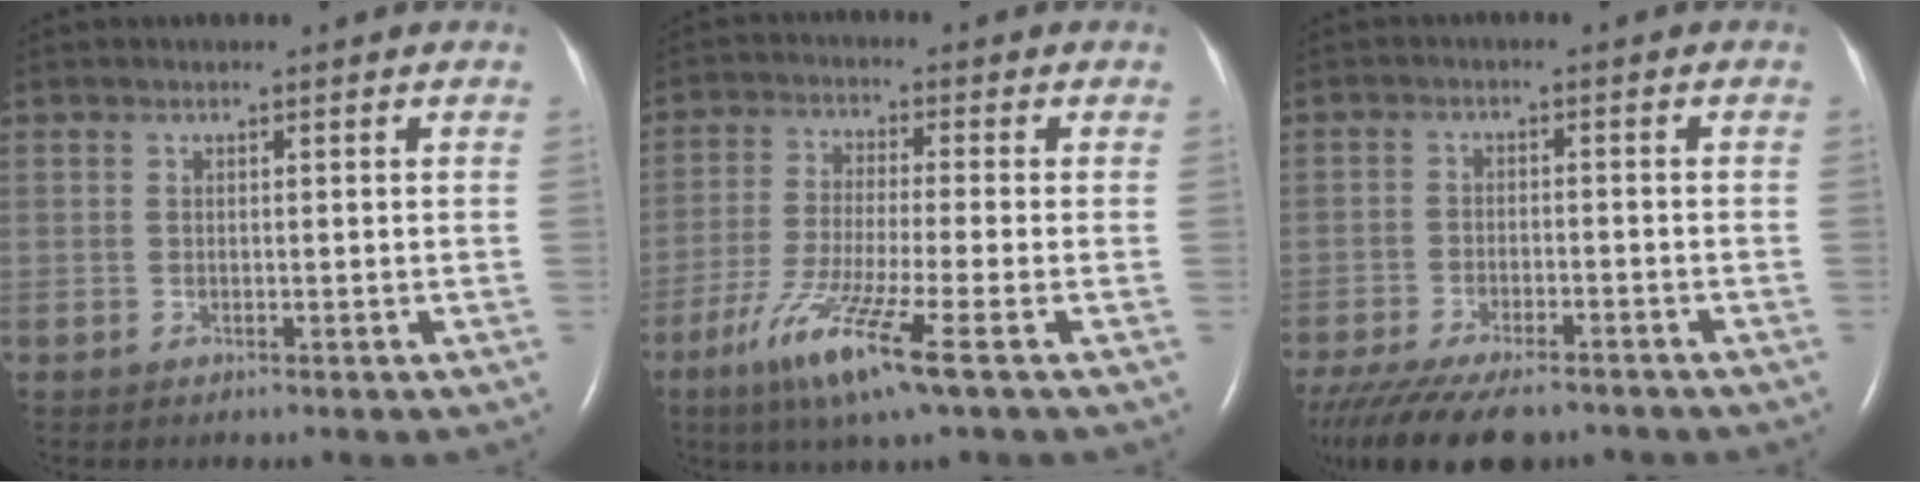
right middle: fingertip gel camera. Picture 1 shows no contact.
{"total": 11.1, "force": [-5.7, -0.3, 9.5], "torque": [-0.191, -0.033, -0.106]}
{"total": 14.3, "force": [-11.3, 4.2, 7.6], "torque": [-0.160, -0.030, -0.176]}